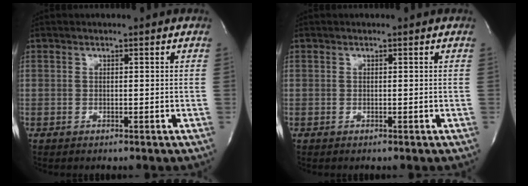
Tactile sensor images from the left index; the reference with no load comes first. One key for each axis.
{"total": 0.0}